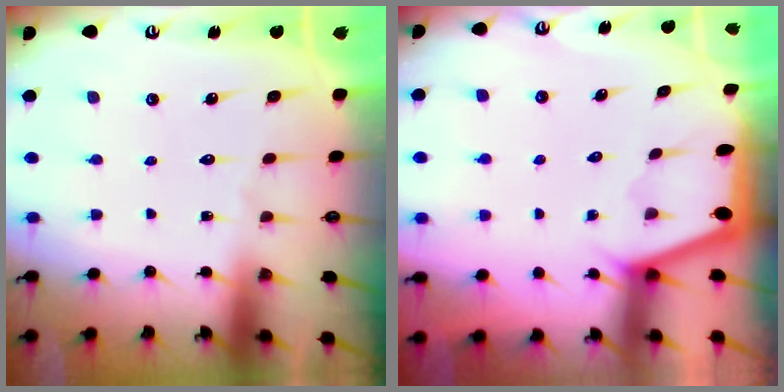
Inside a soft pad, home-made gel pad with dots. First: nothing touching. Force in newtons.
{"total": 1.7, "press": 1.6, "slide": 0.3}